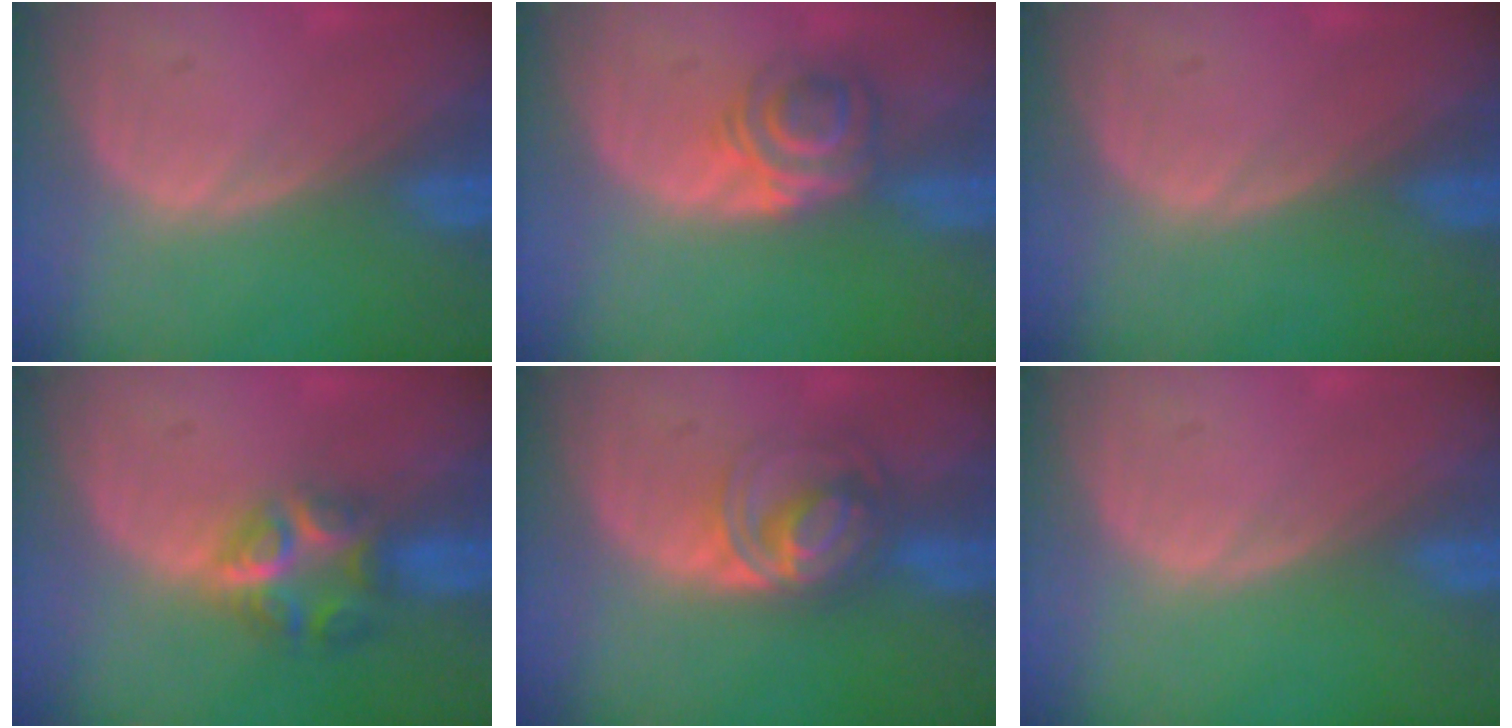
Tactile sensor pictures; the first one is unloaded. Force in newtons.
{"total": 5.9, "press": 4.8, "slide": 3.3}
{"total": 0.0}
{"total": 6.1, "press": 5.5, "slide": 2.6}
{"total": 6.5, "press": 5.8, "slide": 2.9}
{"total": 0.0}